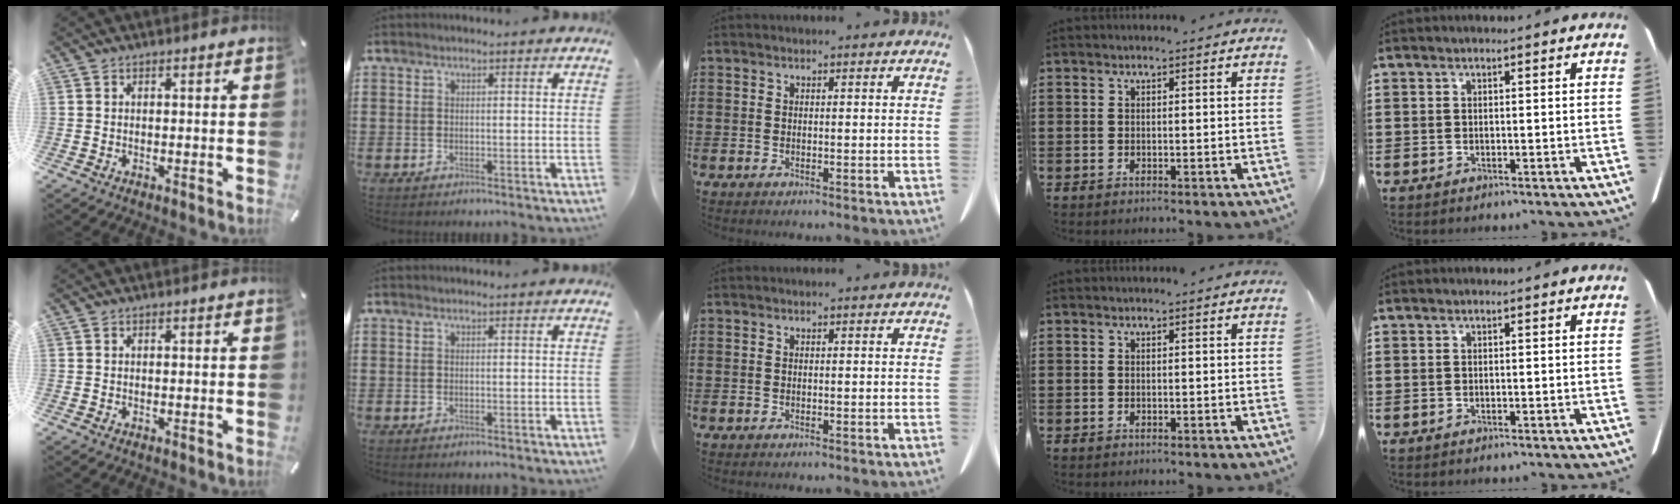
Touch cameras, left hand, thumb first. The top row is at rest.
{}